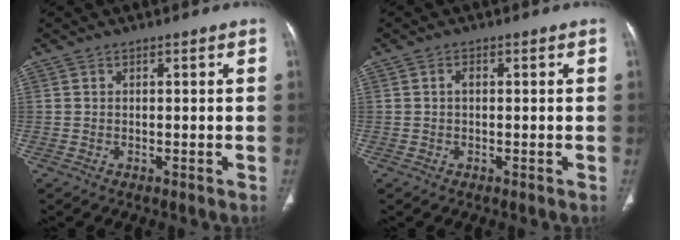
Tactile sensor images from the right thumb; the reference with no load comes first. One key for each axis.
{"total": 1.1, "fx": 0.0, "fy": 0.6, "fz": 0.9, "tx": -0.014, "ty": 0.003, "tz": -0.001}